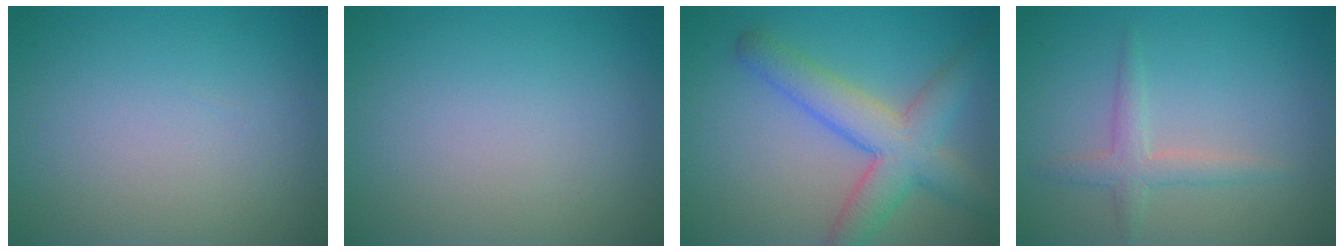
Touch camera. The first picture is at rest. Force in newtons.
{"total": 0.0}
{"total": 6.0, "press": 6.0, "slide": 0.2}
{"total": 2.1, "press": 2.1, "slide": 0.0}